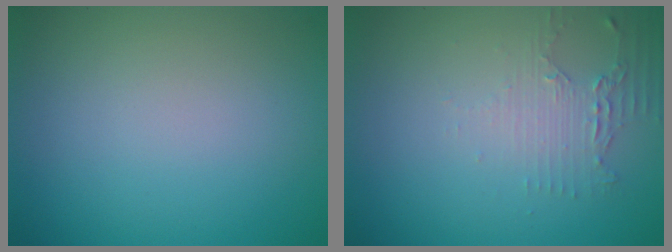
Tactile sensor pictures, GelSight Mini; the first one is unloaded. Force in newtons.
{"total": 2.1, "press": 1.6, "slide": 1.4}